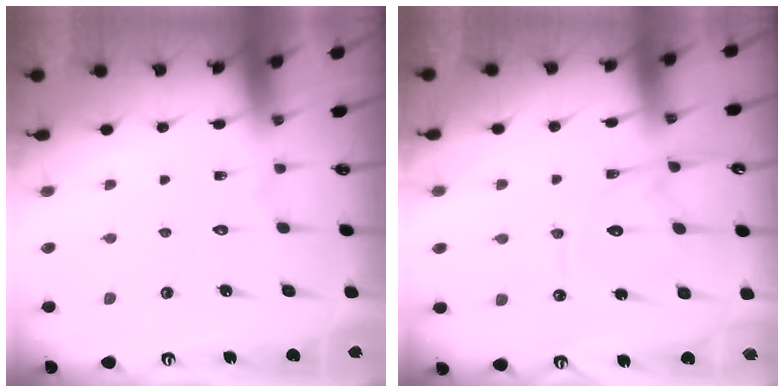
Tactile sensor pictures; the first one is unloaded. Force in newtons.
{"total": 13.4, "press": 13.4, "slide": 1.2}